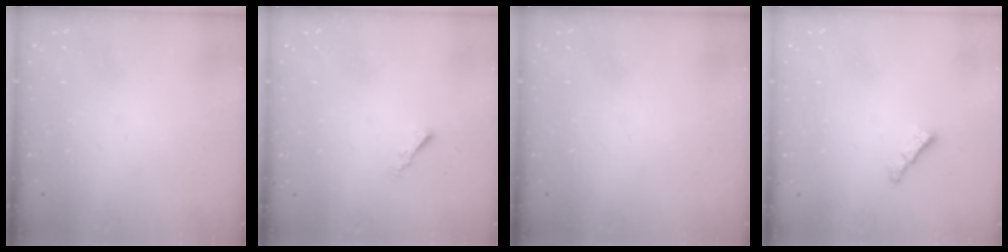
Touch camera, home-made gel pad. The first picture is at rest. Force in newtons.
{"total": 1.7, "press": 1.6, "slide": 0.5}
{"total": 0.0}
{"total": 0.8, "press": 0.7, "slide": 0.4}